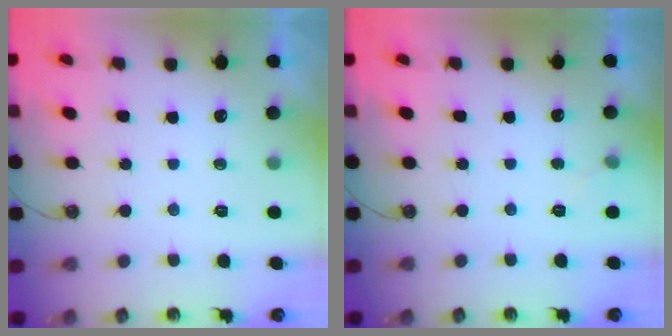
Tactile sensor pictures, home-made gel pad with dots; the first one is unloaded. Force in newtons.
{"total": 3.4, "press": 3.4, "slide": 0.5}